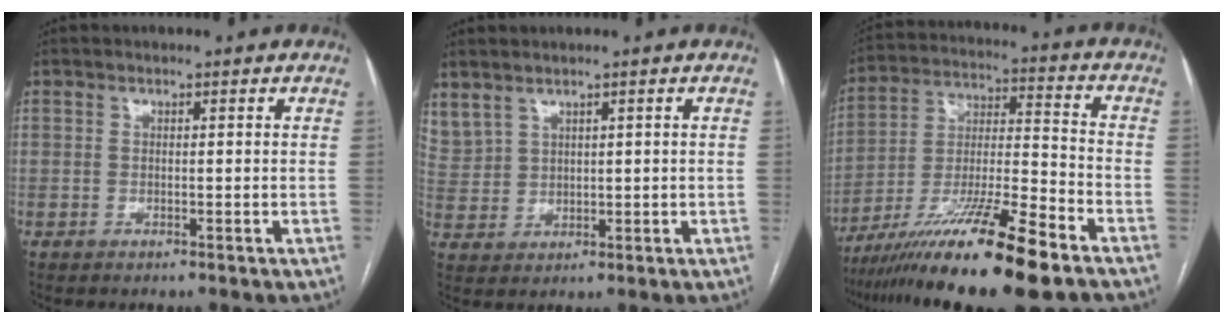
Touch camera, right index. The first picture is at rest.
{"total": 6.4, "force": [4.4, 3.9, 2.6], "torque": [-0.081, 0.012, 0.109]}
{"total": 19.7, "force": [-13.6, 0.7, 14.2], "torque": [-0.244, -0.030, -0.238]}